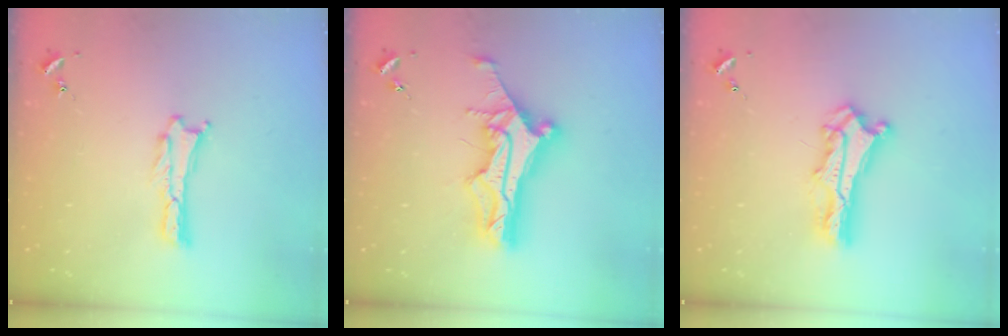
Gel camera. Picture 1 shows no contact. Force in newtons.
{"total": 12.6, "press": 12.6, "slide": 1.0}
{"total": 6.7, "press": 6.7, "slide": 0.5}